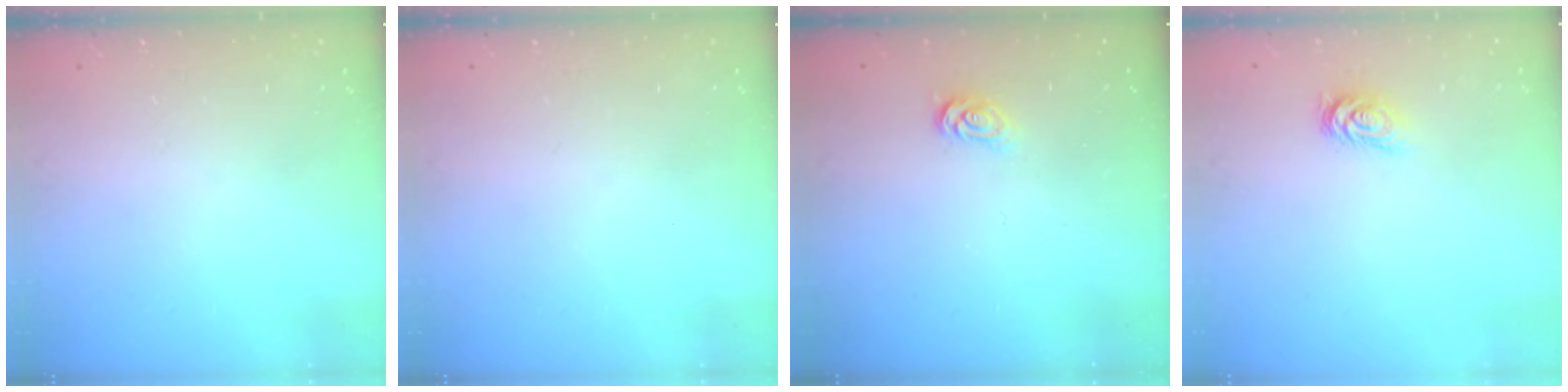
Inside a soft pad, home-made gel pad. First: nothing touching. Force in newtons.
{"total": 0.0}
{"total": 2.0, "press": 2.0, "slide": 0.3}
{"total": 3.2, "press": 3.1, "slide": 0.4}